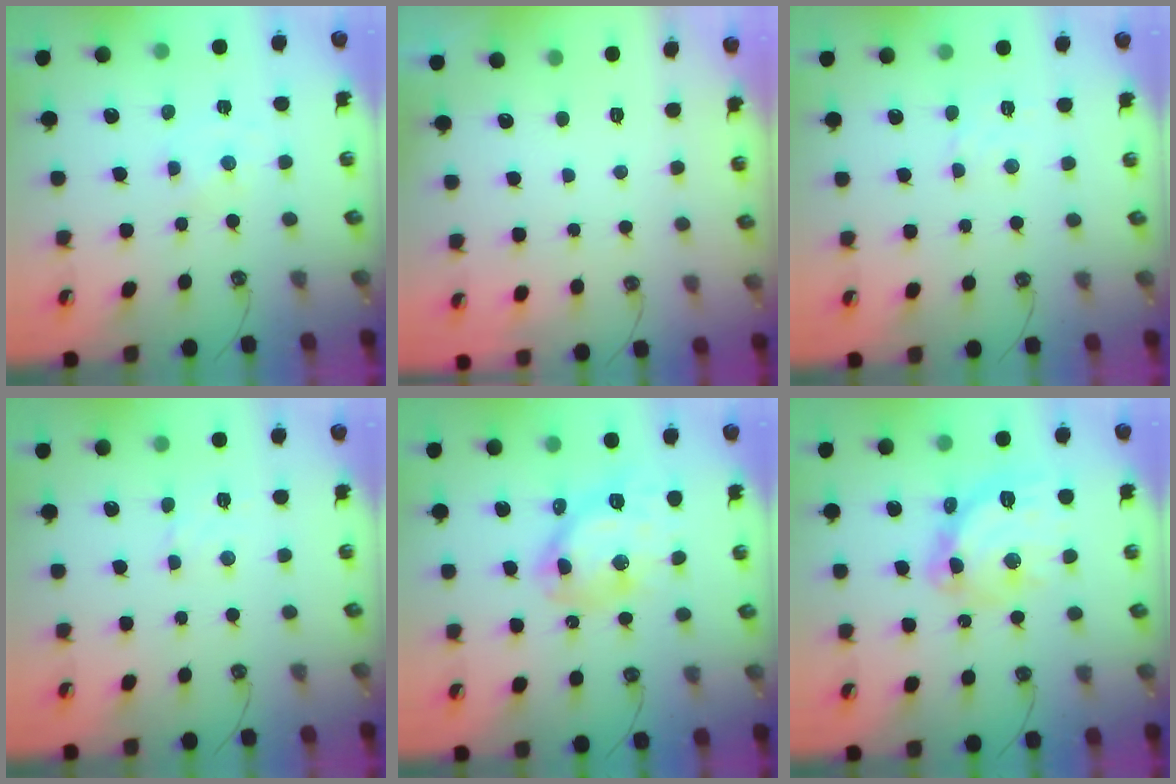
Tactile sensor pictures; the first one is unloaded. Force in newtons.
{"total": 0.0}
{"total": 1.6, "press": 1.5, "slide": 0.5}
{"total": 2.5, "press": 2.4, "slide": 0.5}
{"total": 12.8, "press": 12.7, "slide": 1.5}
{"total": 15.6, "press": 15.5, "slide": 1.3}